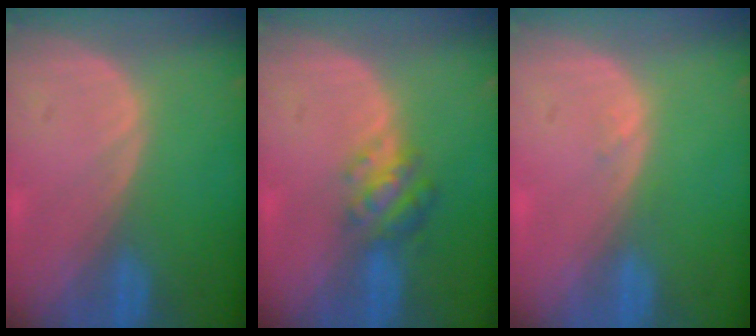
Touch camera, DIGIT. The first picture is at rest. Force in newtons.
{"total": 4.8, "press": 4.4, "slide": 1.9}
{"total": 0.7, "press": 0.6, "slide": 0.3}